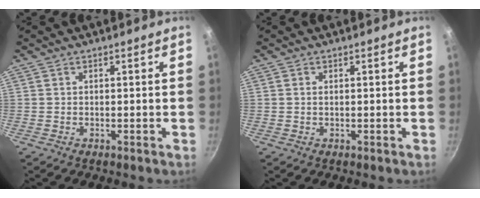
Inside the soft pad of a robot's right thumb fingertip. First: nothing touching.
{"total": 0.6, "force": [0.2, 0.3, 0.5], "torque": [-0.011, 0.000, 0.002]}